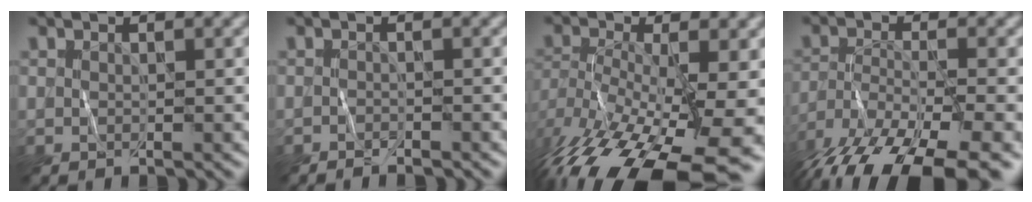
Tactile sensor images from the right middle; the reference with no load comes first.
{"total": 0.9, "force": [-0.9, 0.2, 0.3], "torque": [-0.003, -0.001, -0.016]}
{"total": 17.2, "force": [-10.2, 7.0, 11.9], "torque": [-0.243, -0.037, -0.137]}
{"total": 13.7, "force": [-10.5, 3.9, 7.8], "torque": [-0.155, -0.042, -0.163]}